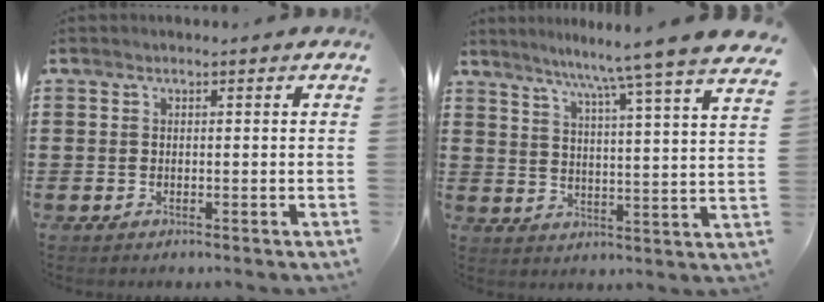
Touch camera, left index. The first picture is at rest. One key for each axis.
{"total": 7.4, "fx": 6.5, "fy": -2.0, "fz": 2.9, "tx": -0.075, "ty": -0.060, "tz": 0.101}